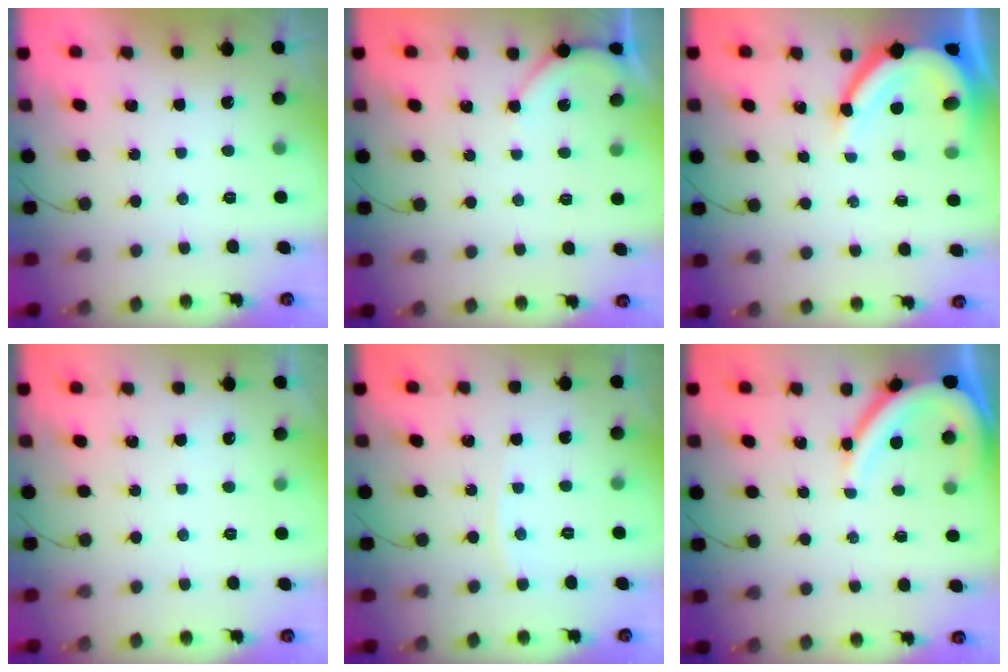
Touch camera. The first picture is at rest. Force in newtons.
{"total": 2.9, "press": 2.8, "slide": 0.4}
{"total": 9.6, "press": 9.5, "slide": 1.1}
{"total": 1.7, "press": 1.7, "slide": 0.3}
{"total": 2.3, "press": 2.3, "slide": 0.3}
{"total": 8.9, "press": 8.8, "slide": 0.8}